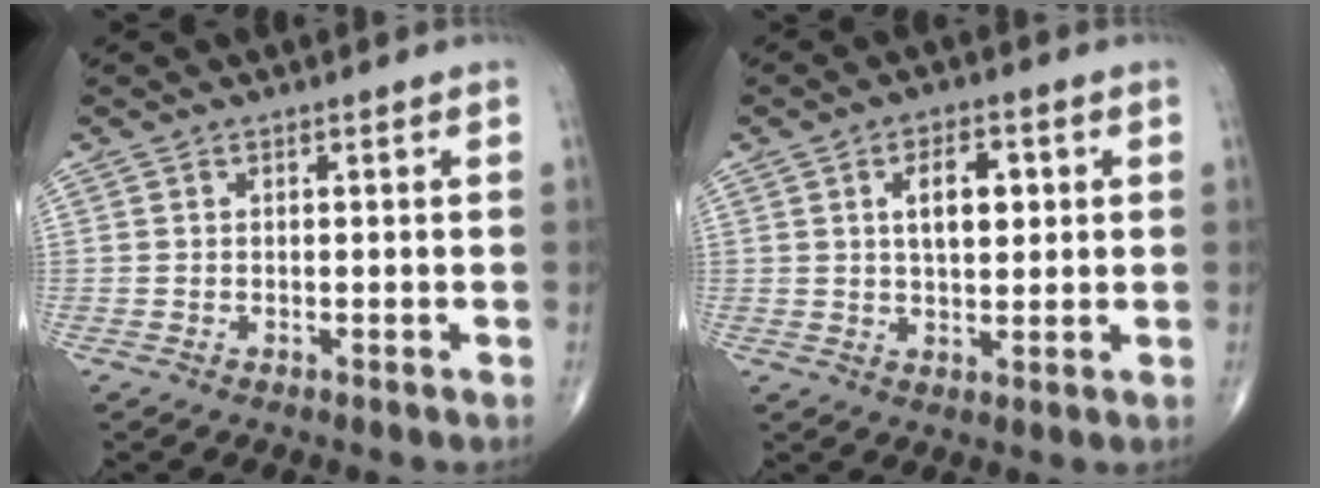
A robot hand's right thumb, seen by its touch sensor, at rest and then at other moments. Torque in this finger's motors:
{"motor_torque": [-0.22, 0.19, 0.52, 0.47, 0.18]}